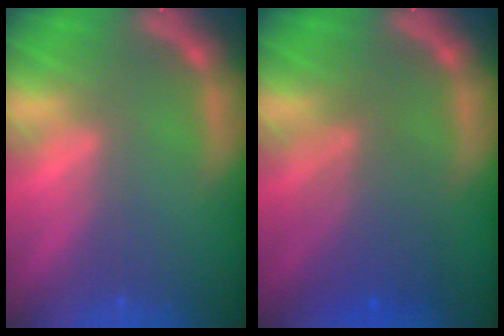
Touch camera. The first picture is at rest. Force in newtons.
{"total": 5.1}